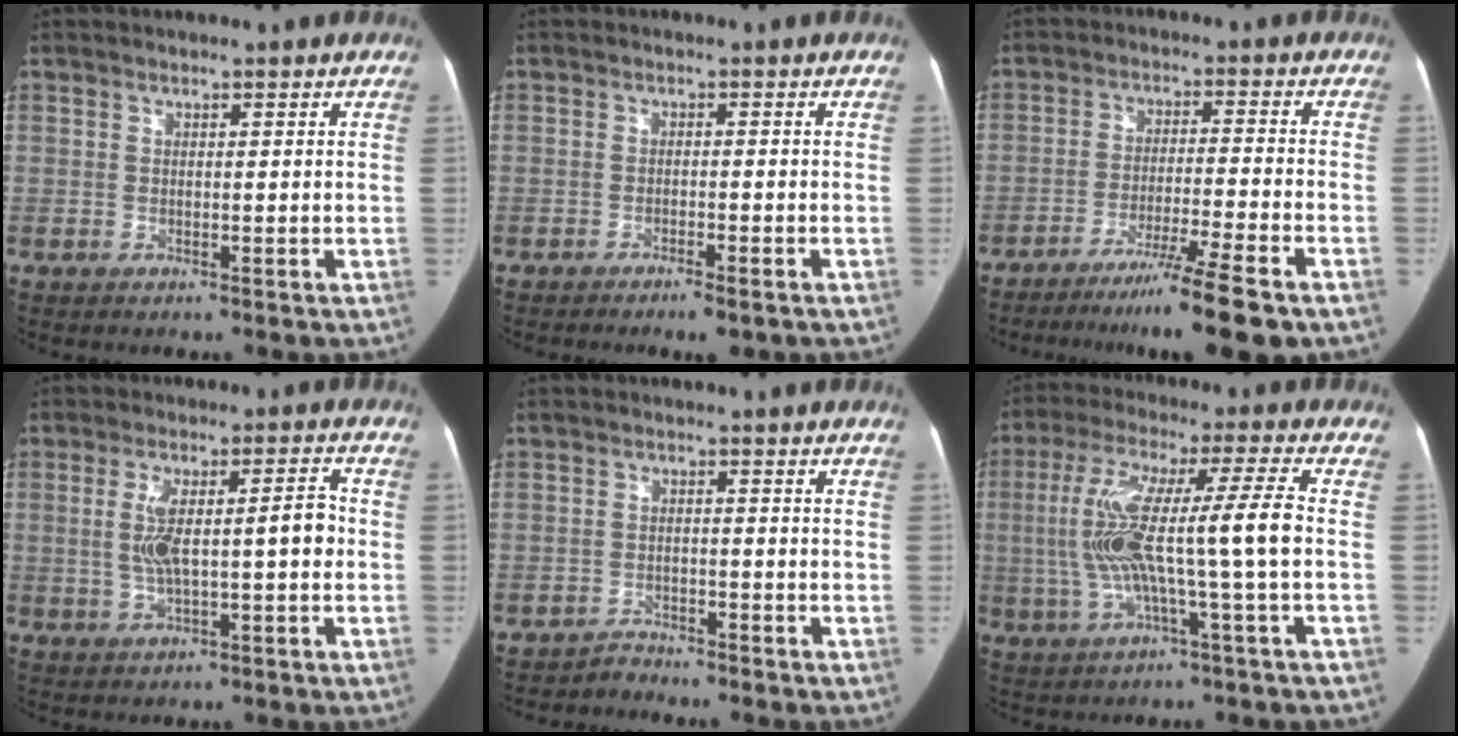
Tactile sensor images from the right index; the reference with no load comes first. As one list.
[{"total": 3.3, "force": [-2.4, 0.5, 2.1], "torque": [-0.027, -0.004, -0.033]}, {"total": 11.6, "force": [-8.8, -1.6, 7.4], "torque": [-0.112, -0.030, -0.138]}, {"total": 8.8, "force": [-0.1, 2.2, 8.5], "torque": [-0.154, 0.023, 0.003]}, {"total": 2.3, "force": [-2.0, 0.7, -1.0], "torque": [0.022, -0.002, -0.034]}, {"total": 13.7, "force": [-1.0, -0.6, 13.6], "torque": [-0.265, 0.024, -0.021]}]